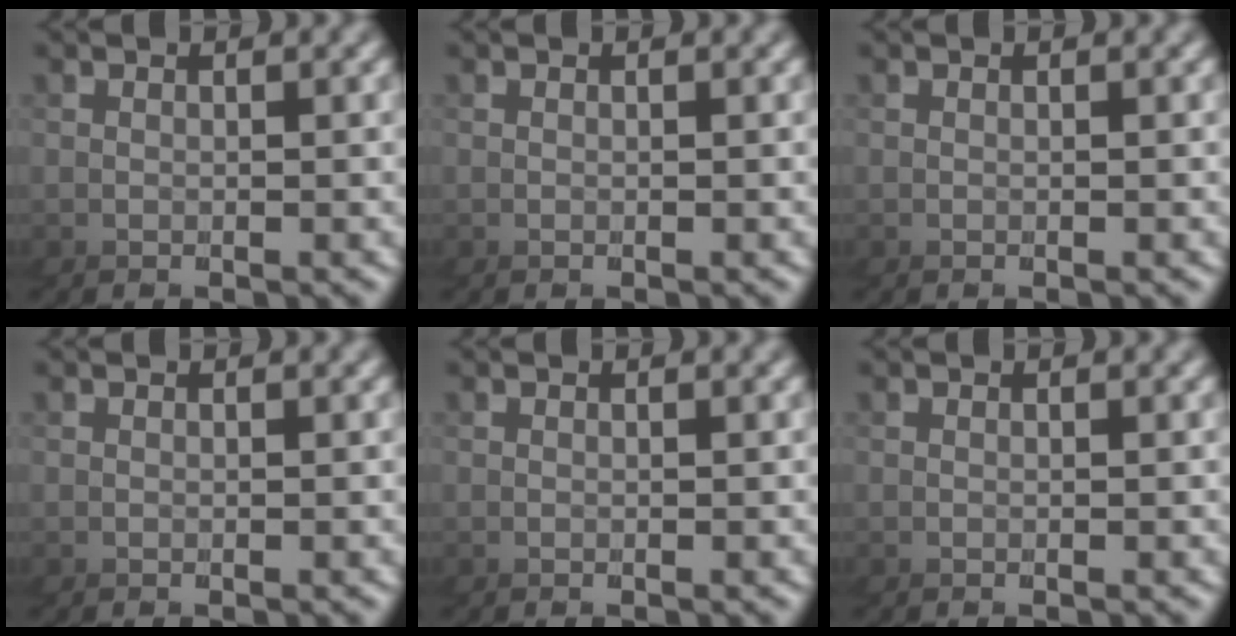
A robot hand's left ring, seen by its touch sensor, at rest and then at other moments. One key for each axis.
{"total": 0.0}
{"total": 0.0}
{"total": 0.0}
{"total": 0.0}
{"total": 0.0}